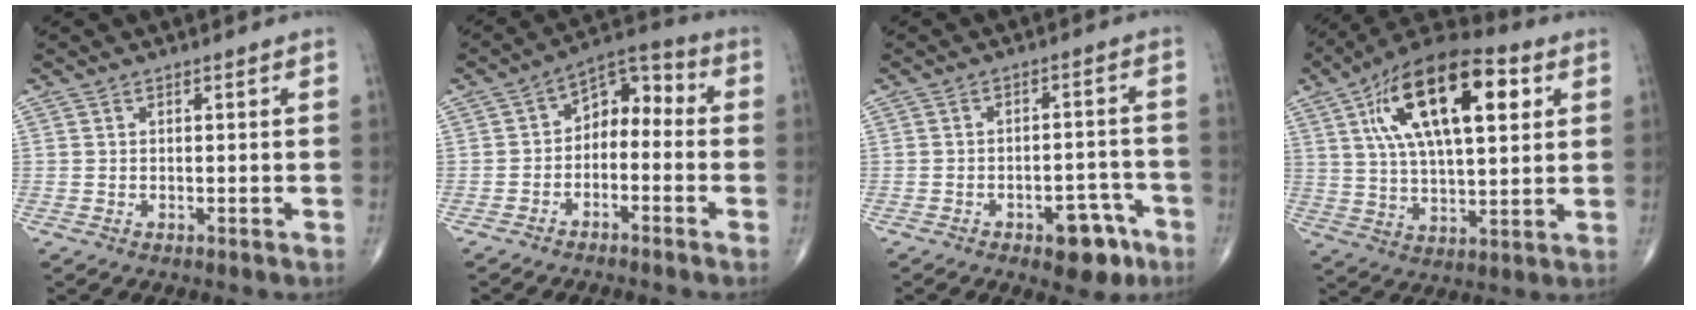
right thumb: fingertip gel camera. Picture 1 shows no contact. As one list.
[{"total": 7.9, "force": [-1.6, 5.3, 5.6], "torque": [-0.056, 0.051, -0.042]}, {"total": 8.3, "force": [-4.6, 4.2, 5.4], "torque": [-0.047, 0.037, -0.057]}, {"total": 22.4, "force": [7.6, 9.8, 18.7], "torque": [-0.307, 0.001, 0.122]}]